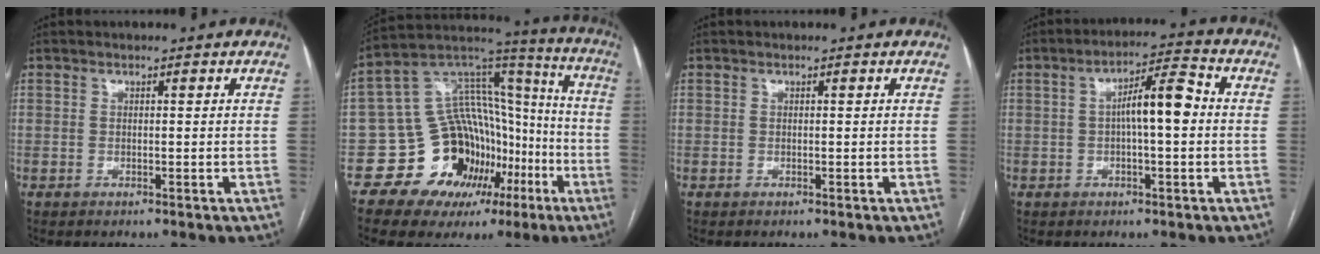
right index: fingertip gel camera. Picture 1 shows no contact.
{"total": 18.7, "force": [-7.7, 13.8, 10.0], "torque": [-0.142, 0.083, -0.115]}
{"total": 0.0}
{"total": 7.5, "force": [0.1, 1.4, 7.4], "torque": [-0.127, 0.023, -0.001]}